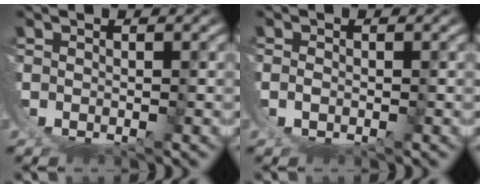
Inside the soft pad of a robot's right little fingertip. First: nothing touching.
{"total": 1.1, "force": [0.4, 0.8, 0.6], "torque": [-0.017, 0.000, 0.006]}